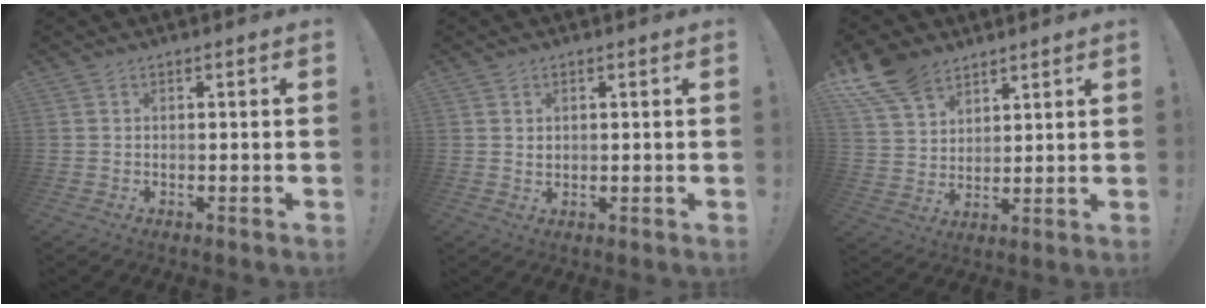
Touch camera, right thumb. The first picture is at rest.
{"total": 1.1, "force": [0.5, 0.9, 0.4], "torque": [-0.008, 0.001, 0.010]}
{"total": 11.6, "force": [8.4, 6.6, 4.3], "torque": [-0.092, -0.046, 0.166]}